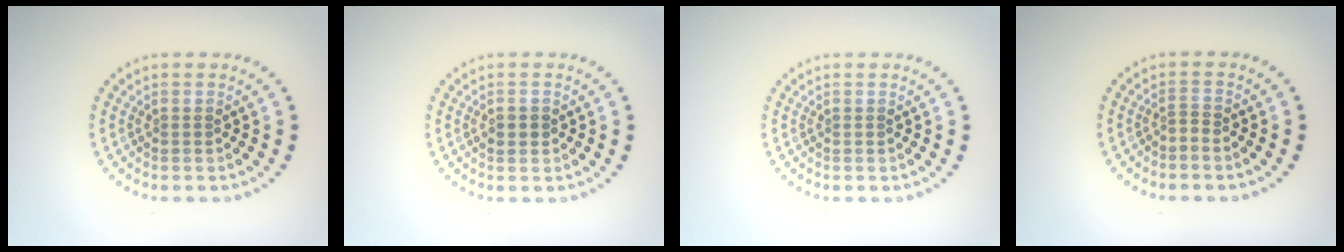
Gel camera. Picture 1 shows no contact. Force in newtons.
{"total": 1.7, "press": 1.6, "slide": 0.2}
{"total": 0.0}
{"total": 0.6, "press": 0.0, "slide": 0.6}